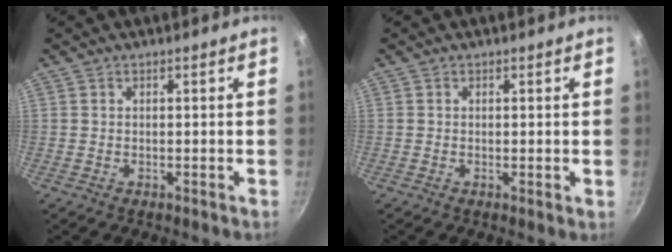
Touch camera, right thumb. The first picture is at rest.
{"total": 0.5, "force": [0.1, 0.1, 0.5], "torque": [-0.007, -0.004, -0.002]}